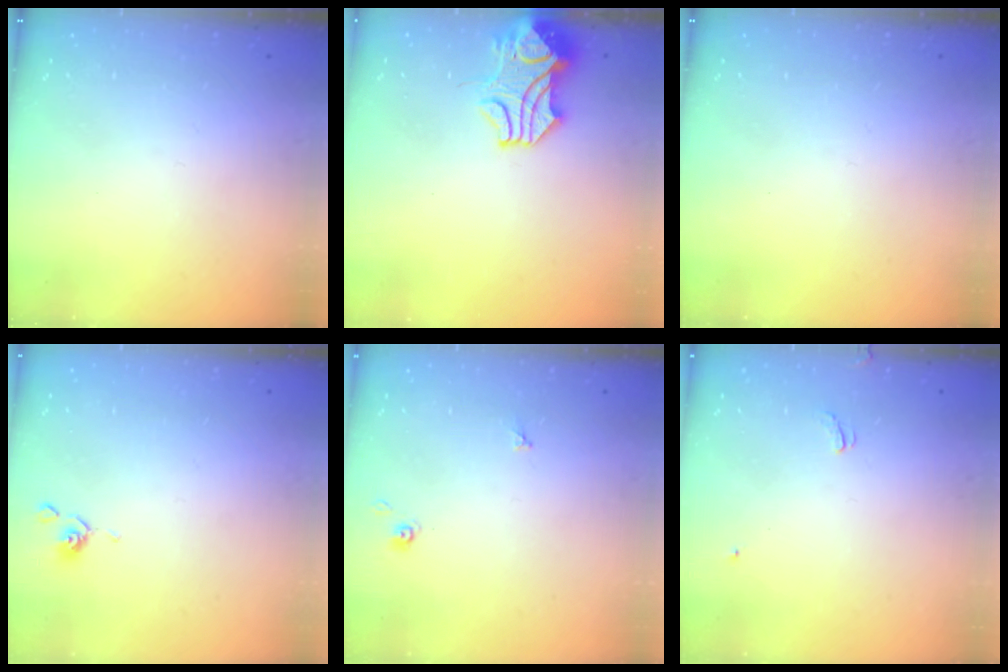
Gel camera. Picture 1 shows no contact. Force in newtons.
{"total": 3.6, "press": 3.4, "slide": 1.0}
{"total": 0.0}
{"total": 2.0, "press": 2.0, "slide": 0.4}
{"total": 2.2, "press": 2.1, "slide": 0.3}
{"total": 2.1, "press": 2.0, "slide": 0.4}